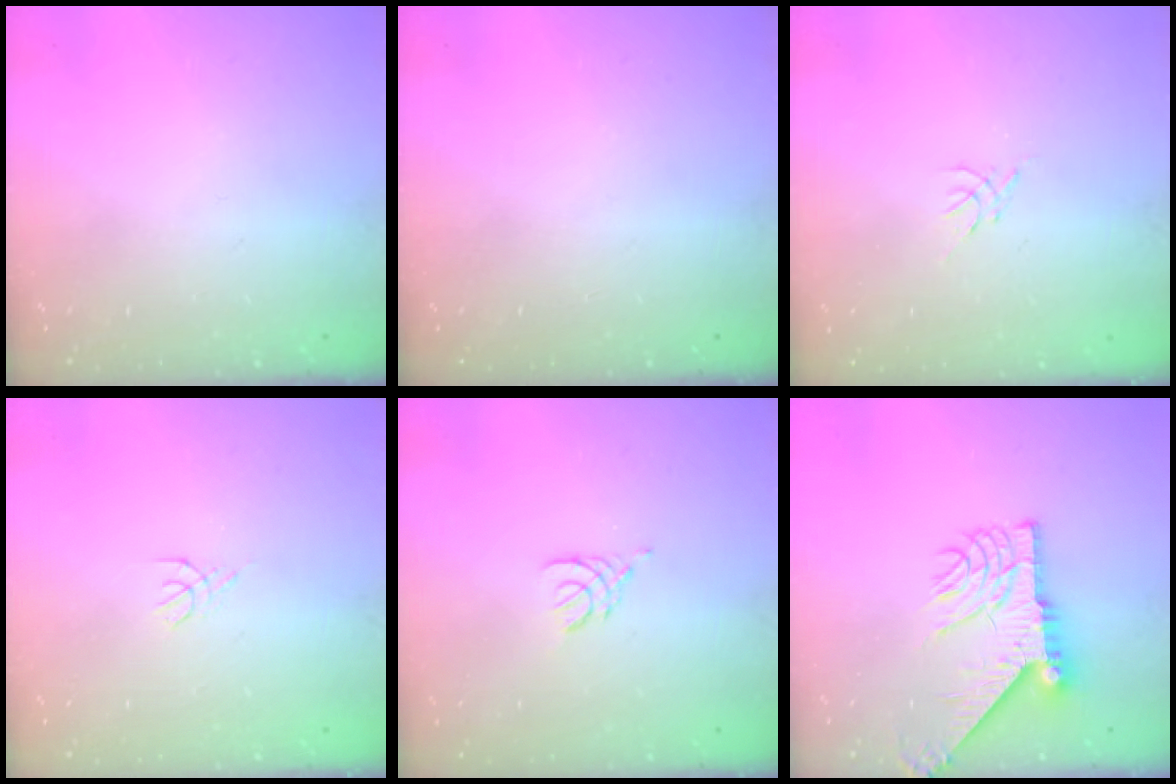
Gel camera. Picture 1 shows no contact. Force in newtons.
{"total": 0.0}
{"total": 0.0}
{"total": 1.8, "press": 1.7, "slide": 0.5}
{"total": 2.9, "press": 2.8, "slide": 0.6}
{"total": 12.1, "press": 12.0, "slide": 1.6}